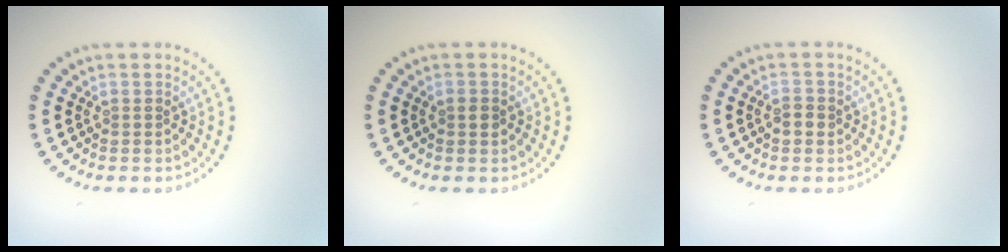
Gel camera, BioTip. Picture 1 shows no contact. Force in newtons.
{"total": 1.0, "press": 1.0, "slide": 0.1}
{"total": 1.2, "press": 1.2, "slide": 0.1}